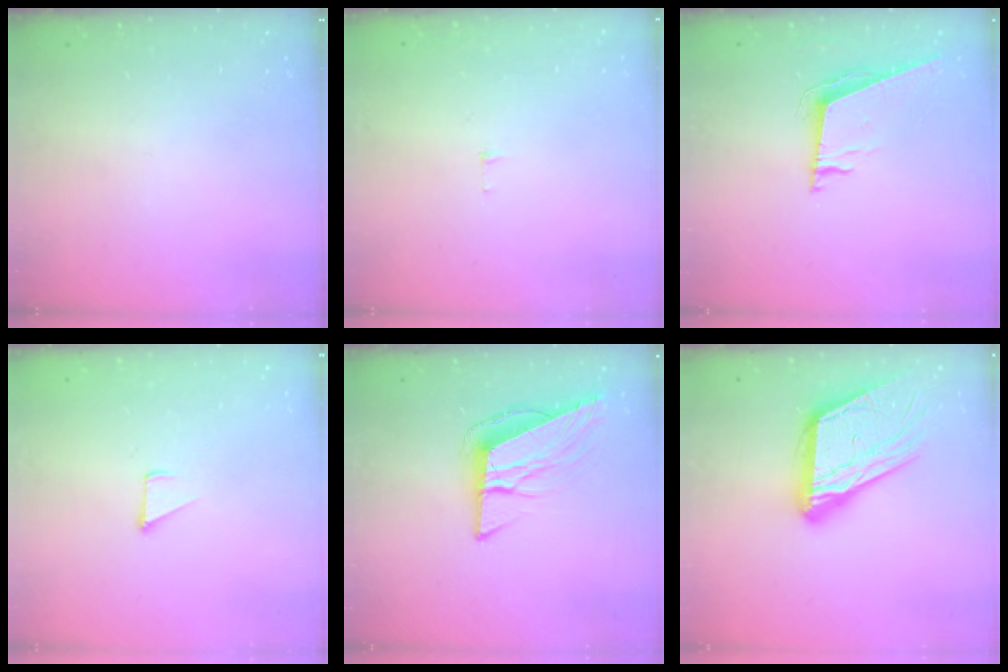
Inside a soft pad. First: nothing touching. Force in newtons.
{"total": 3.8, "press": 3.8, "slide": 0.3}
{"total": 8.4, "press": 7.9, "slide": 2.9}
{"total": 1.5, "press": 1.5, "slide": 0.1}
{"total": 9.3, "press": 9.2, "slide": 1.6}
{"total": 18.3, "press": 18.2, "slide": 1.8}